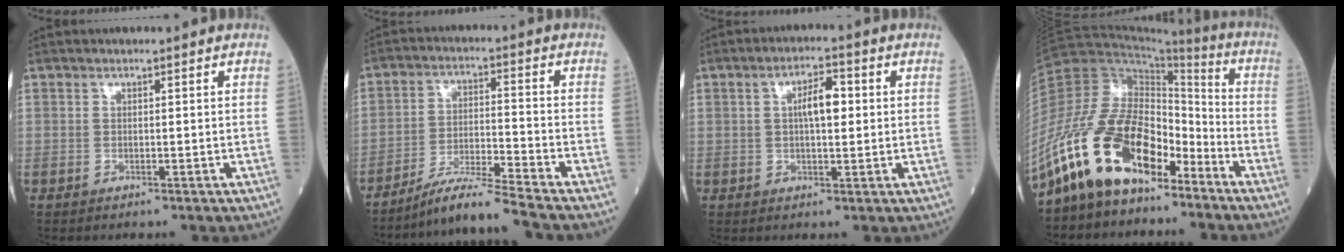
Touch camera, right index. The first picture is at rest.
{"total": 8.6, "force": [-7.6, -2.0, 3.5], "torque": [-0.062, -0.018, -0.141]}
{"total": 5.1, "force": [0.8, 1.7, 4.8], "torque": [-0.082, 0.011, 0.012]}
{"total": 17.2, "force": [-11.6, 7.6, 10.1], "torque": [-0.215, 0.026, -0.220]}